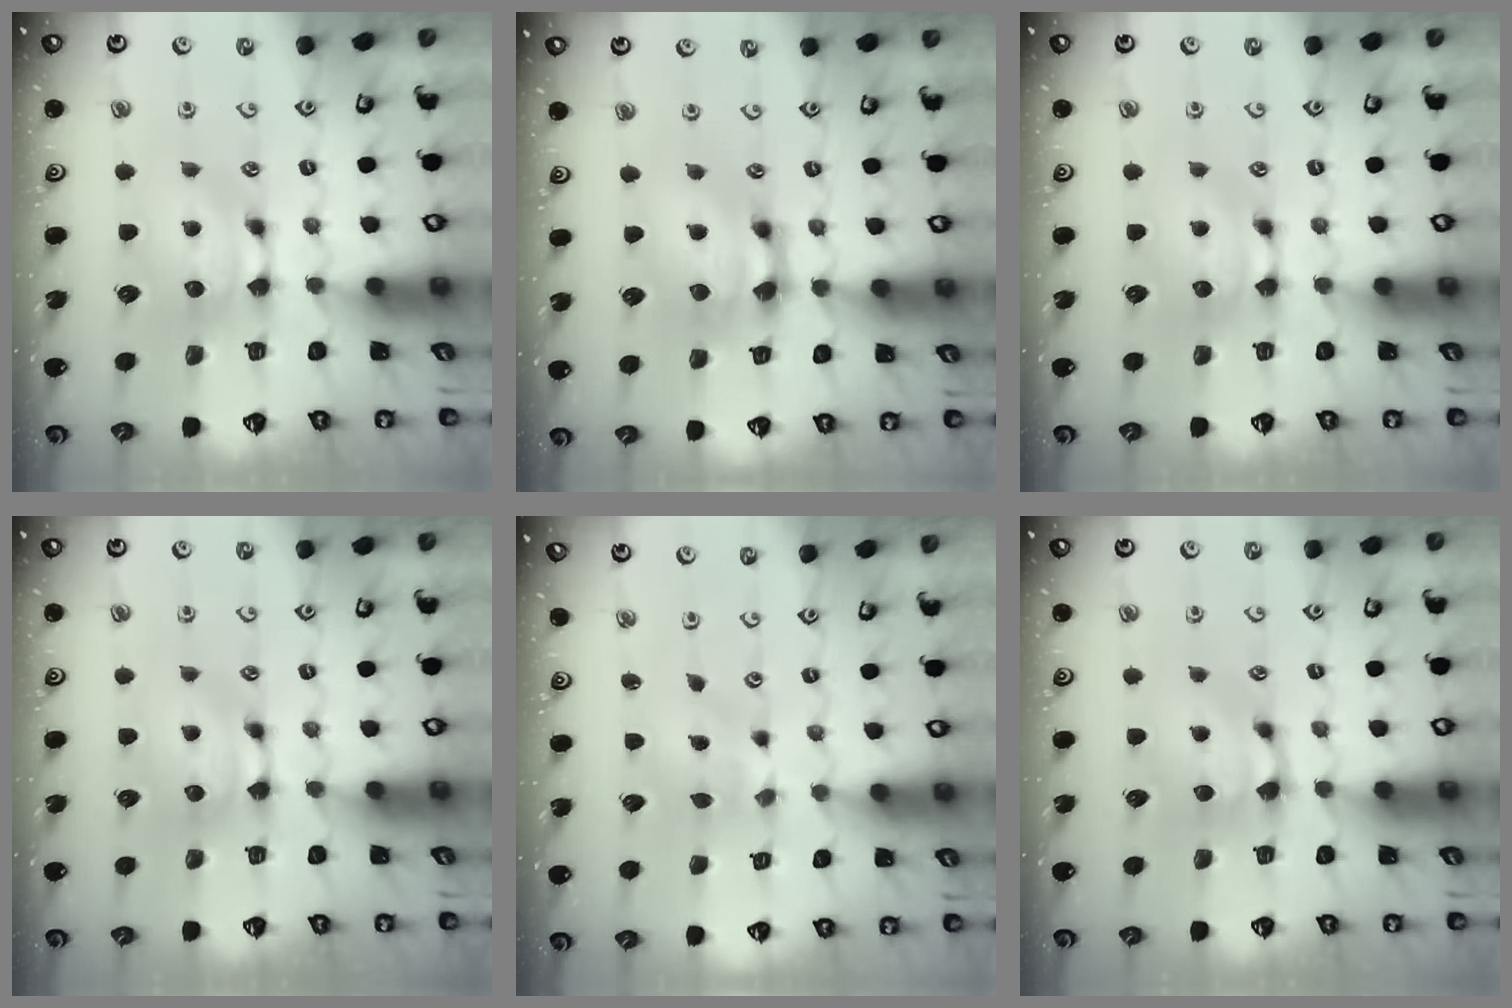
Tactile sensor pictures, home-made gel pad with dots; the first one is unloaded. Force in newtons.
{"total": 2.4, "press": 1.6, "slide": 1.8}
{"total": 0.0}
{"total": 0.6, "press": 0.1, "slide": 0.6}
{"total": 2.9, "press": 2.7, "slide": 0.9}
{"total": 2.0, "press": 1.9, "slide": 0.7}